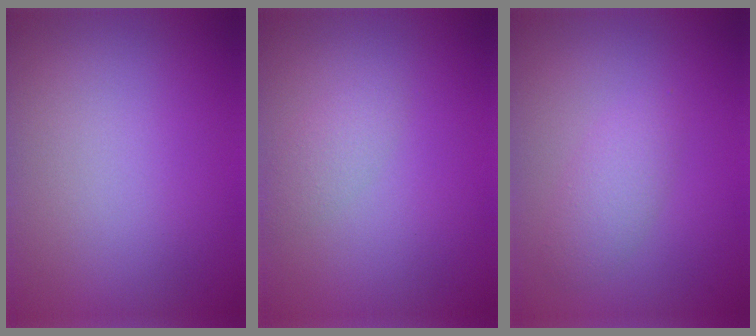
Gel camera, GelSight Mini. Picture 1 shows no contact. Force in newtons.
{"total": 1.5, "press": 1.5, "slide": 0.1}
{"total": 2.0, "press": 2.0, "slide": 0.1}